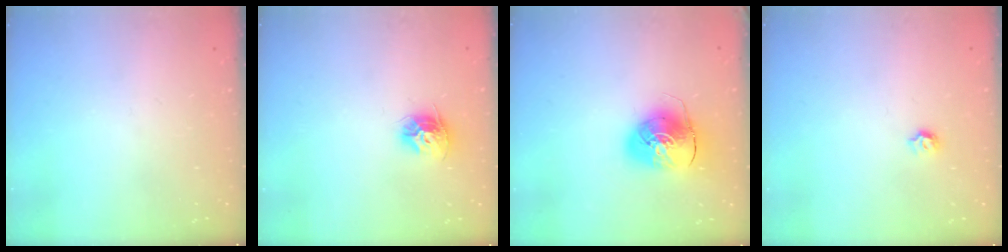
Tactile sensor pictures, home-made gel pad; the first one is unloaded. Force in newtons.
{"total": 9.9, "press": 9.9, "slide": 0.5}
{"total": 10.4, "press": 10.3, "slide": 1.8}
{"total": 4.7, "press": 4.6, "slide": 0.5}